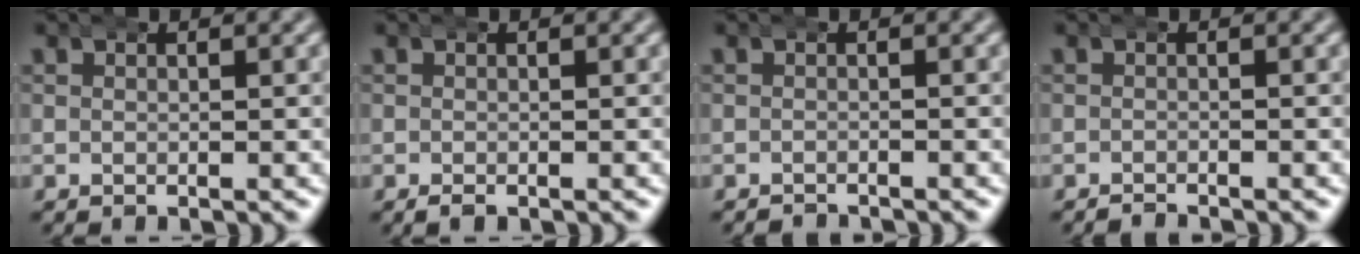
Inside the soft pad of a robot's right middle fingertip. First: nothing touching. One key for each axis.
{"total": 0.6, "fx": -0.5, "fy": 0.2, "fz": 0.4, "tx": -0.012, "ty": -0.004, "tz": -0.006}
{"total": 1.7, "fx": -1.7, "fy": 0.0, "fz": -0.1, "tx": -0.002, "ty": -0.010, "tz": -0.024}
{"total": 1.3, "fx": -1.3, "fy": 0.0, "fz": 0.0, "tx": -0.003, "ty": -0.007, "tz": -0.020}